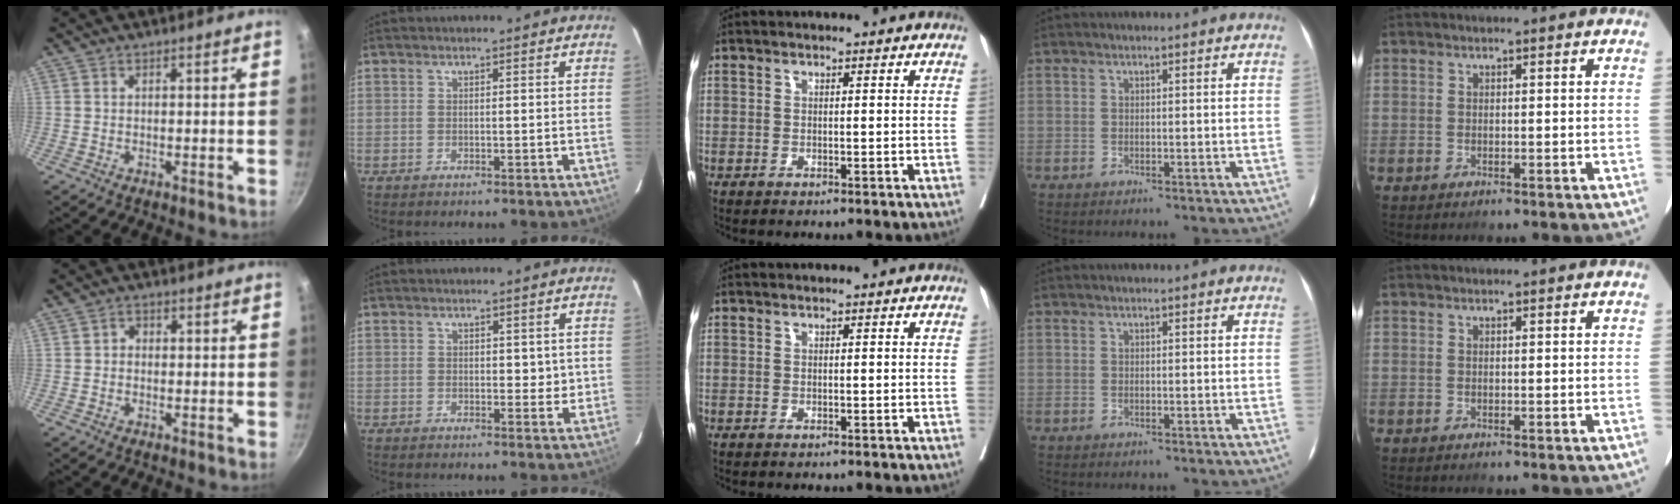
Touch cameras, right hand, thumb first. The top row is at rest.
{"thumb": {"total": 1.7, "force": [0.0, 1.5, 0.8], "torque": [-0.002, 0.005, -0.005]}, "index": {"total": 2.4, "force": [0.5, 1.5, 1.8], "torque": [-0.018, 0.000, 0.008]}}